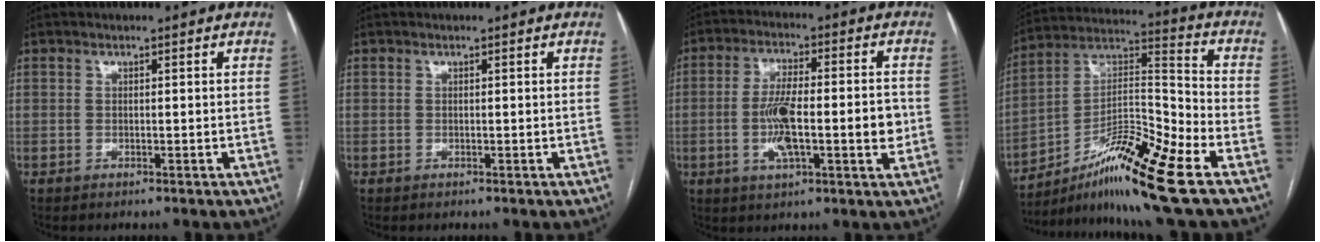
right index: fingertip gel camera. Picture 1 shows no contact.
{"total": 0.0}
{"total": 11.4, "force": [-1.6, 2.8, 10.9], "torque": [-0.193, 0.013, -0.025]}
{"total": 16.8, "force": [-10.5, 0.2, 13.1], "torque": [-0.244, 0.003, -0.176]}